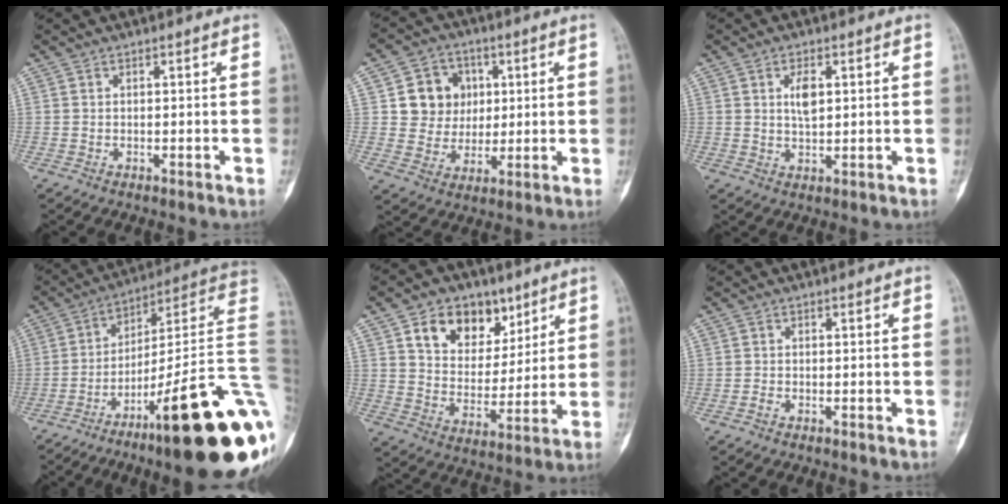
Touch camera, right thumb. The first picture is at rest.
{"total": 10.1, "force": [2.3, 9.3, 3.4], "torque": [-0.008, 0.000, 0.042]}
{"total": 4.1, "force": [1.2, 2.0, 3.4], "torque": [-0.054, -0.007, 0.021]}
{"total": 30.0, "force": [-11.4, 4.9, 27.3], "torque": [-0.275, 0.078, -0.175]}
{"total": 13.4, "force": [7.2, 9.4, 6.4], "torque": [-0.060, -0.032, 0.122]}
{"total": 0.7, "force": [-0.6, 0.2, 0.4], "torque": [-0.012, 0.000, -0.014]}